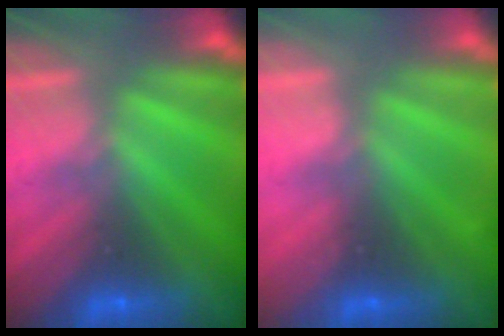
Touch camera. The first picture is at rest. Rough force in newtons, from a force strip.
{"total": 2.3}